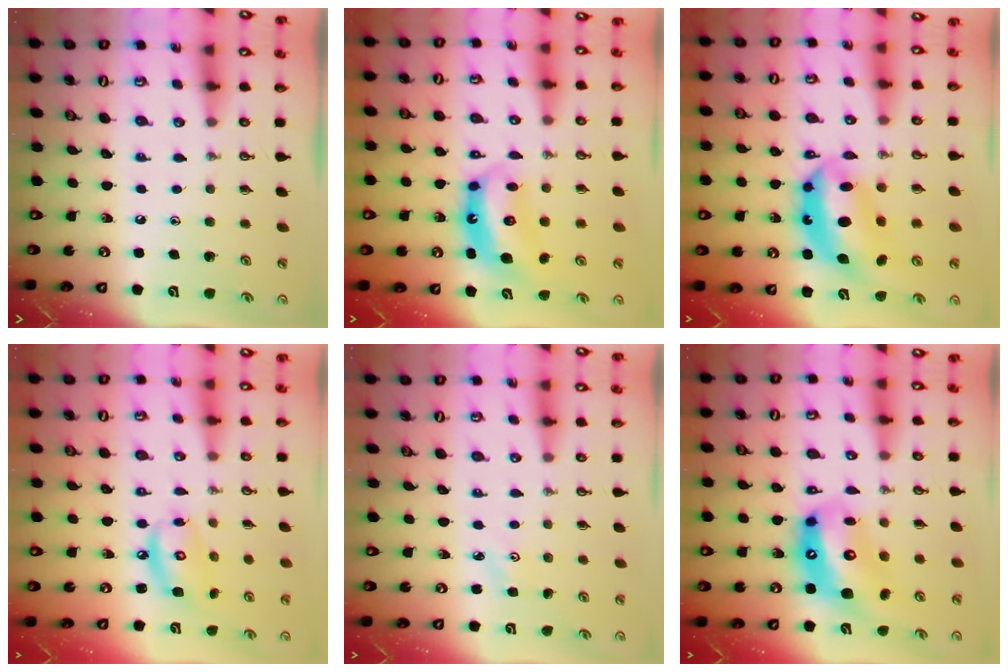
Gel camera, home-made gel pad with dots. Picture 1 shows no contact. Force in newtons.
{"total": 6.9, "press": 6.9, "slide": 0.6}
{"total": 14.1, "press": 14.0, "slide": 1.6}
{"total": 9.2, "press": 9.1, "slide": 0.8}
{"total": 2.2, "press": 2.1, "slide": 0.3}
{"total": 15.5, "press": 15.4, "slide": 1.4}